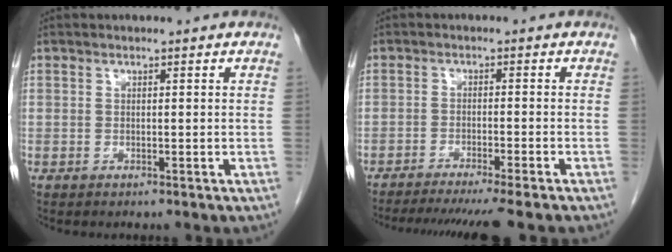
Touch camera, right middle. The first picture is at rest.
{"total": 12.3, "force": [-10.7, -1.0, 5.9], "torque": [-0.067, -0.033, -0.154]}